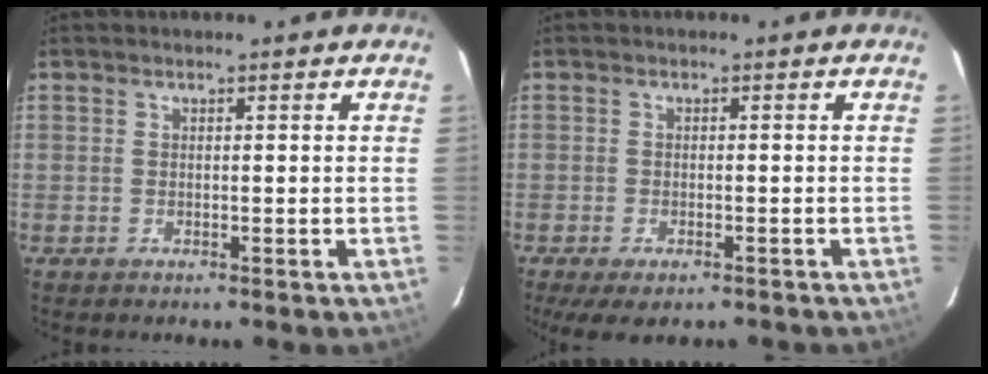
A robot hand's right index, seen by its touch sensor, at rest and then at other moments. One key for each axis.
{"total": 7.4, "fx": -5.2, "fy": 2.7, "fz": 4.4, "tx": -0.098, "ty": -0.029, "tz": -0.078}